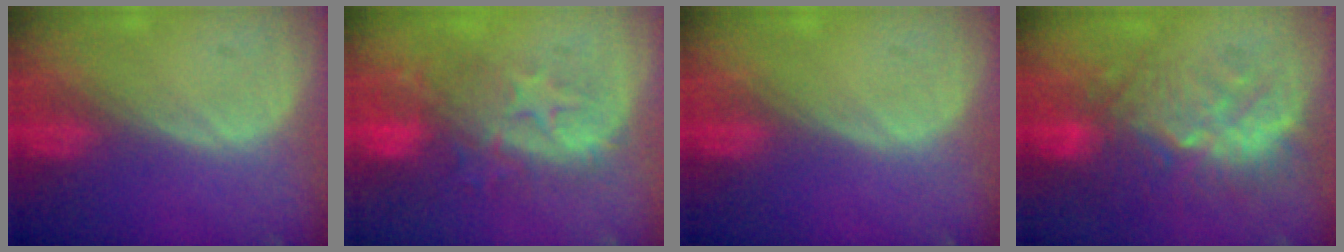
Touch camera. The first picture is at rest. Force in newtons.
{"total": 10.2, "press": 8.9, "slide": 5.0}
{"total": 0.0}
{"total": 9.6, "press": 9.4, "slide": 2.1}